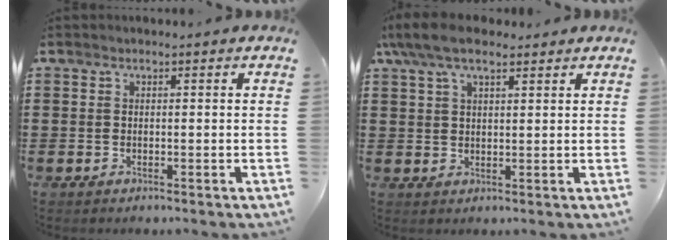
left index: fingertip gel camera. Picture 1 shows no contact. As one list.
[{"total": 6.4, "force": [4.4, 2.4, 3.9], "torque": [-0.087, 0.003, 0.082]}]